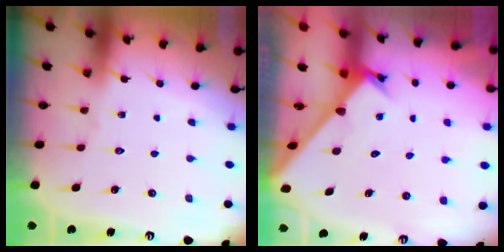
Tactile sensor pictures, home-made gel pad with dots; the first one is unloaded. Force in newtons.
{"total": 2.5, "press": 2.5, "slide": 0.3}